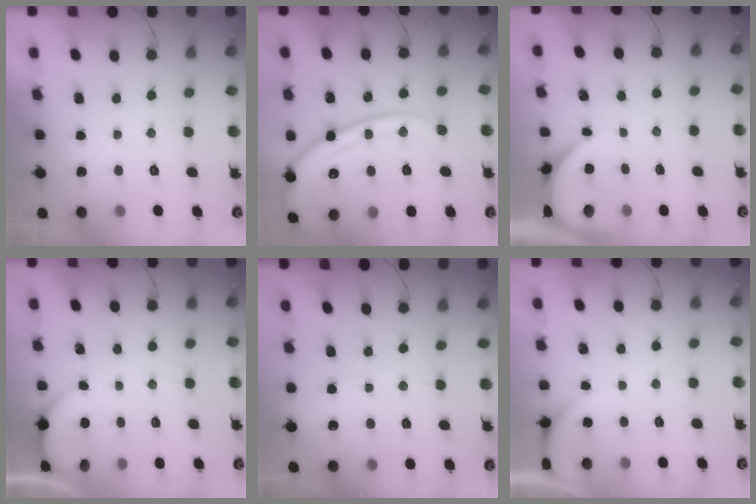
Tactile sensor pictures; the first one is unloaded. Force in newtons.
{"total": 19.5, "press": 19.5, "slide": 1.3}
{"total": 3.5, "press": 3.4, "slide": 0.5}
{"total": 2.1, "press": 2.1, "slide": 0.3}
{"total": 3.0, "press": 3.0, "slide": 0.3}
{"total": 1.6, "press": 1.6, "slide": 0.1}